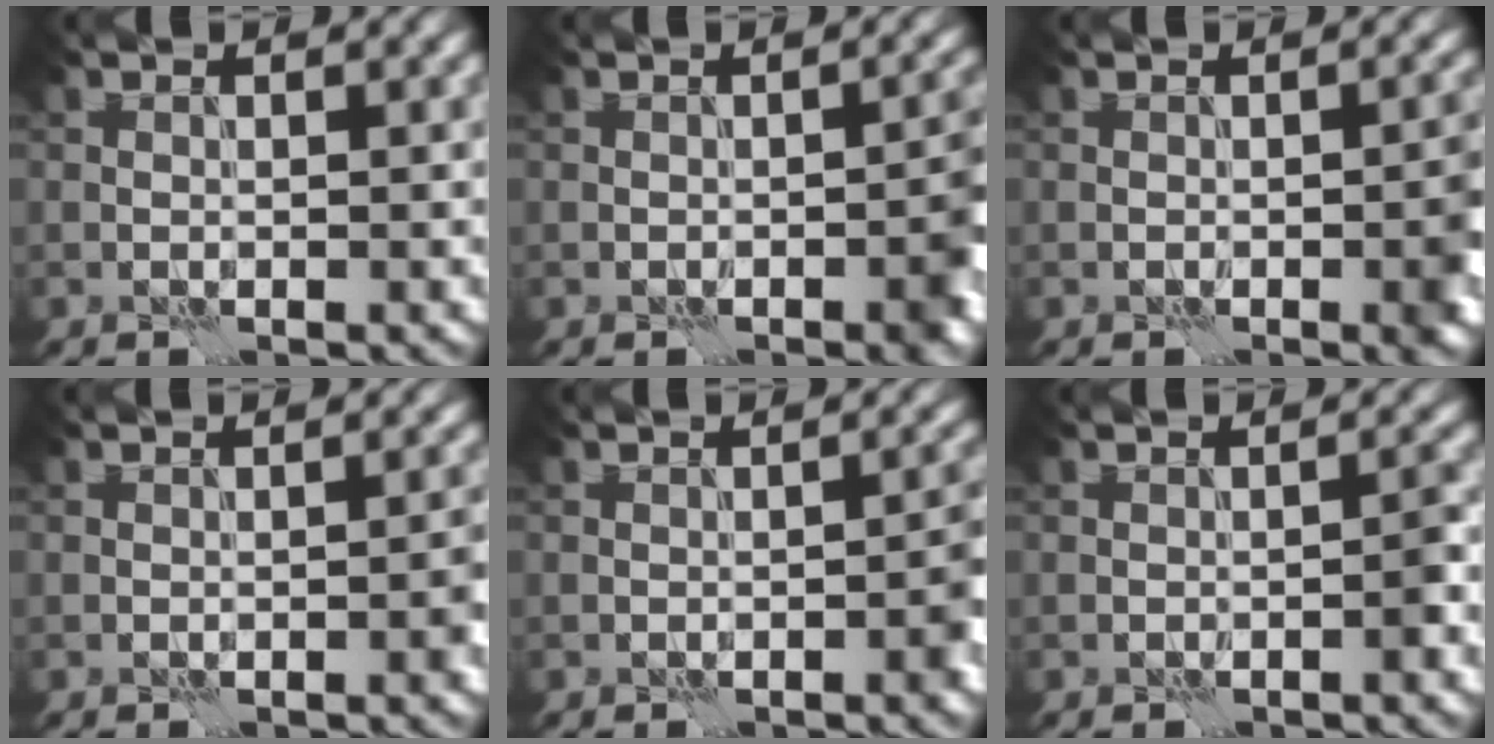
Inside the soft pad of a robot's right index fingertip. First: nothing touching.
{"total": 2.9, "force": [-1.3, 1.0, 2.5], "torque": [-0.031, 0.006, -0.020]}
{"total": 2.3, "force": [-0.8, 0.5, 2.1], "torque": [-0.028, 0.004, -0.015]}
{"total": 0.9, "force": [-0.5, 0.2, 0.7], "torque": [-0.012, 0.004, -0.007]}
{"total": 1.6, "force": [-0.8, 0.4, 1.4], "torque": [-0.020, 0.008, -0.012]}
{"total": 1.1, "force": [-0.6, 0.1, 0.9], "torque": [-0.013, 0.007, -0.012]}